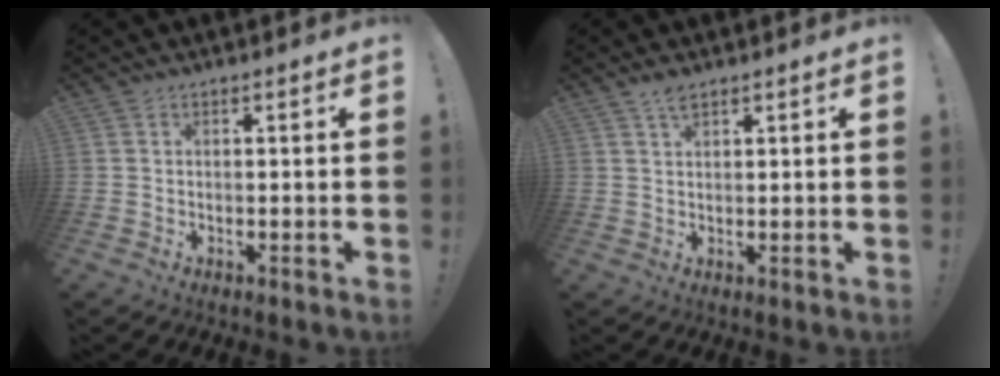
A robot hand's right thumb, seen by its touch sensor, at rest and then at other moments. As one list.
[{"total": 2.8, "force": [2.0, 0.9, 1.8], "torque": [-0.030, -0.009, 0.034]}]